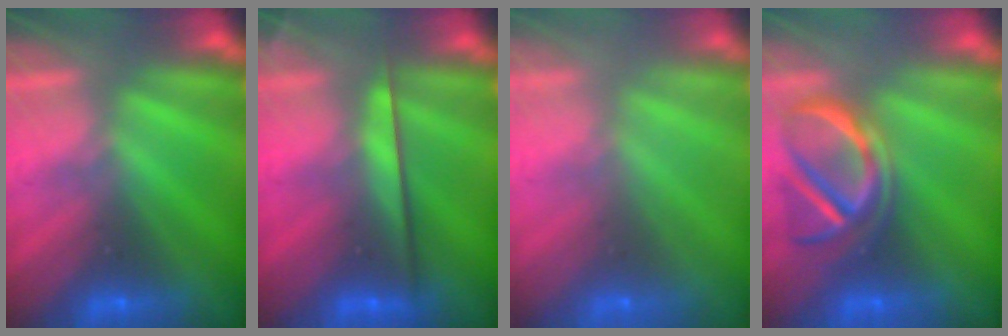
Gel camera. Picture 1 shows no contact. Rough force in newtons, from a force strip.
{"total": 2.4}
{"total": 7.8}
{"total": 3.7}